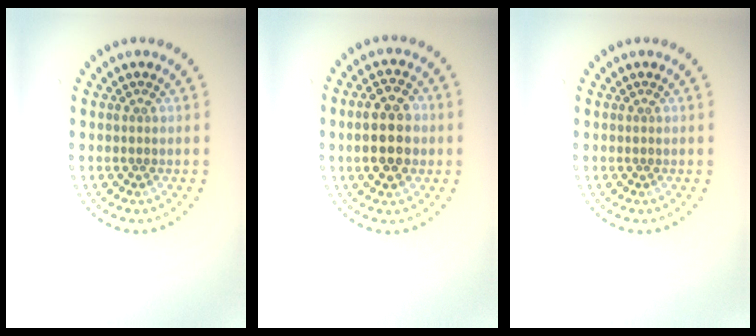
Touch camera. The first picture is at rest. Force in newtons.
{"total": 5.1, "press": 5.1, "slide": 0.3}
{"total": 0.0}